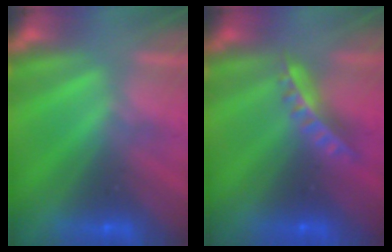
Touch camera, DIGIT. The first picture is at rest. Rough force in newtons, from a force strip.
{"total": 6.8}